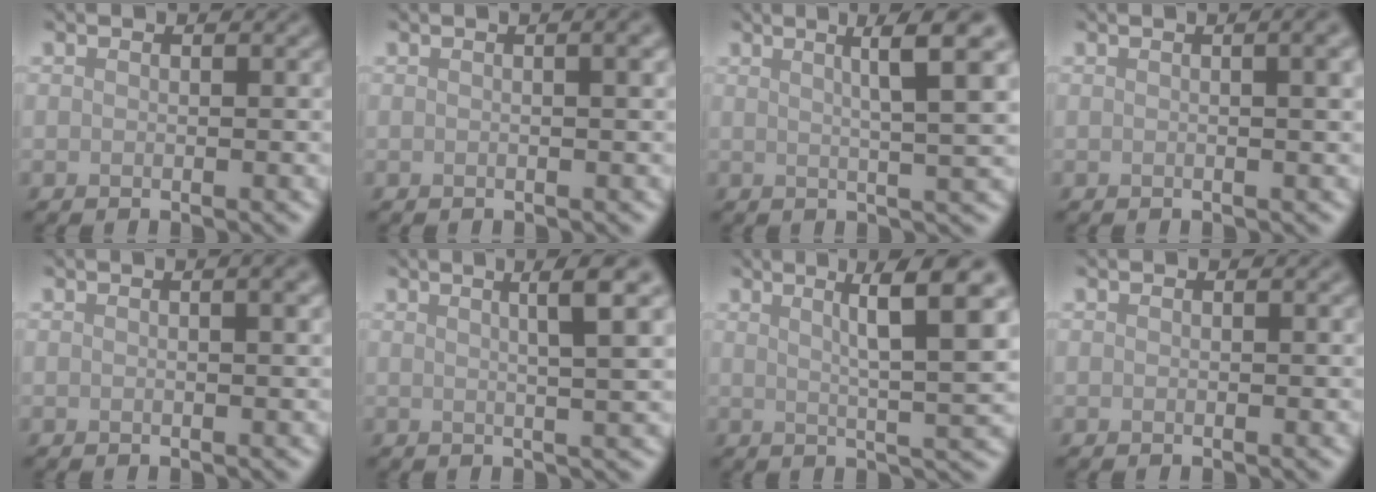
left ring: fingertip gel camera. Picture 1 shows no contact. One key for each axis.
{"total": 3.3, "fx": 0.8, "fy": 1.4, "fz": 2.9, "tx": -0.014, "ty": 0.012, "tz": -0.007}
{"total": 6.1, "fx": 2.3, "fy": 0.9, "fz": 5.6, "tx": -0.072, "ty": 0.014, "tz": 0.035}
{"total": 5.2, "fx": 1.0, "fy": 2.4, "fz": 4.5, "tx": -0.022, "ty": 0.030, "tz": -0.011}
{"total": 2.9, "fx": 0.8, "fy": 1.1, "fz": 2.5, "tx": -0.018, "ty": 0.008, "tz": -0.002}
{"total": 5.0, "fx": 1.9, "fy": 0.8, "fz": 4.5, "tx": -0.060, "ty": 0.014, "tz": 0.028}
{"total": 7.1, "fx": 2.7, "fy": 1.0, "fz": 6.5, "tx": -0.089, "ty": 0.010, "tz": 0.043}
{"total": 0.0}